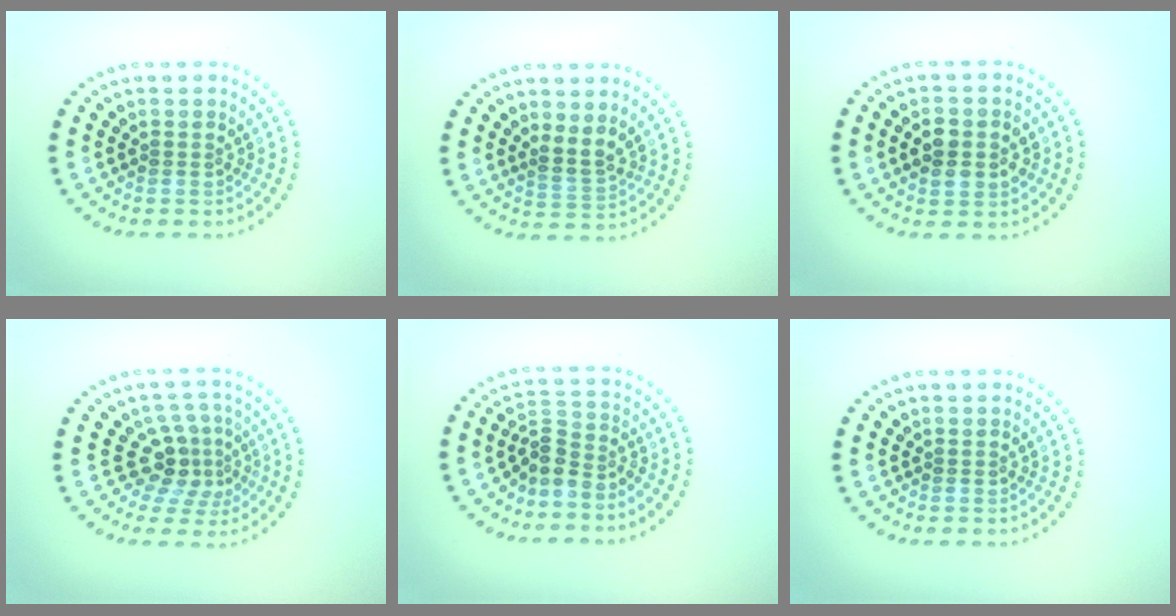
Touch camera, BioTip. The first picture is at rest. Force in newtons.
{"total": 2.0, "press": 1.6, "slide": 1.1}
{"total": 3.8, "press": 3.8, "slide": 0.3}
{"total": 3.5, "press": 2.7, "slide": 2.2}
{"total": 2.9, "press": 2.1, "slide": 2.0}
{"total": 0.0}